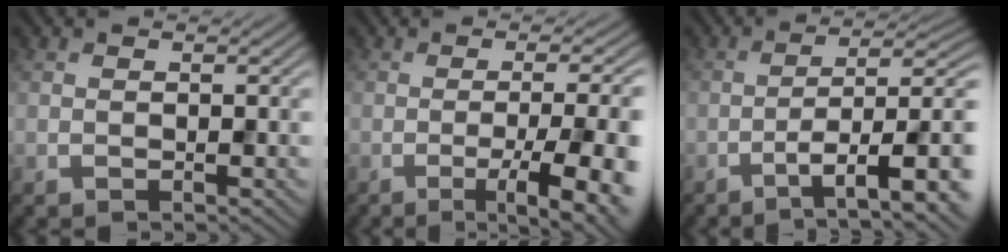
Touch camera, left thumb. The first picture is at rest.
{"total": 12.8, "force": [-4.4, 3.2, 11.6], "torque": [-0.118, 0.002, -0.061]}
{"total": 8.7, "force": [-3.6, 2.2, 7.6], "torque": [-0.127, -0.003, -0.053]}